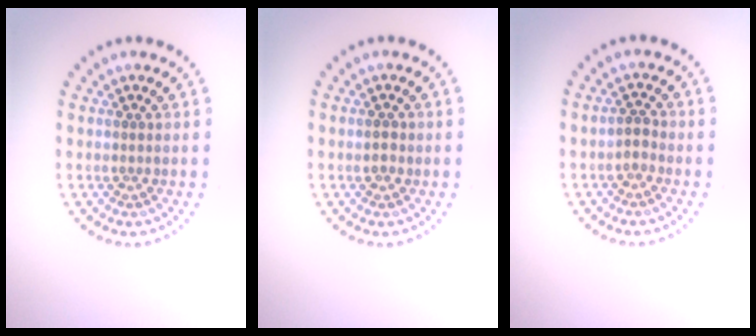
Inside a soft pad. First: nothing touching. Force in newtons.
{"total": 1.1, "press": 1.1, "slide": 0.1}
{"total": 1.1, "press": 0.9, "slide": 0.6}